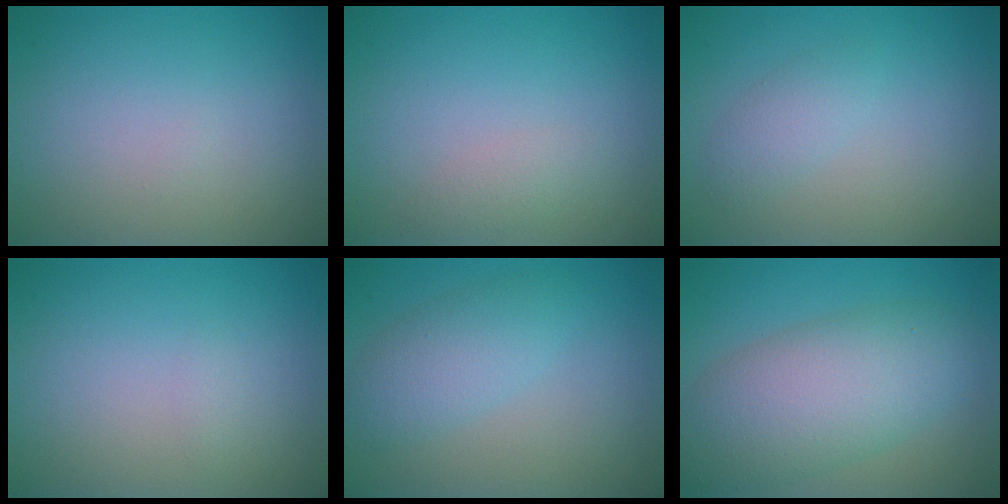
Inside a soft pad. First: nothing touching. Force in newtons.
{"total": 1.1, "press": 1.1, "slide": 0.0}
{"total": 1.6, "press": 1.6, "slide": 0.0}
{"total": 0.6, "press": 0.6, "slide": 0.0}
{"total": 3.3, "press": 3.3, "slide": 0.1}
{"total": 7.8, "press": 7.8, "slide": 0.4}